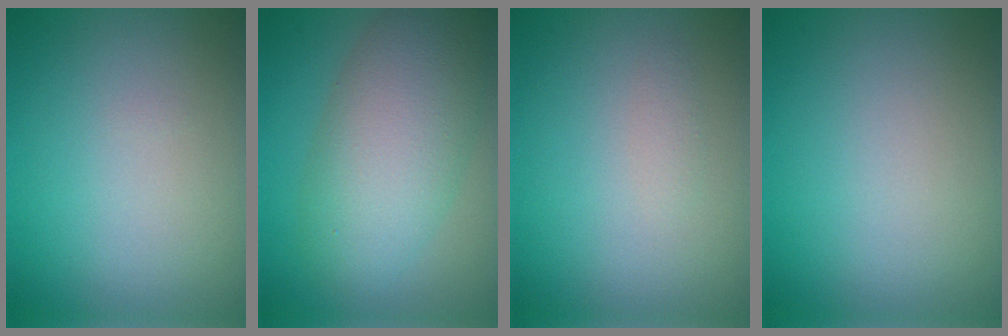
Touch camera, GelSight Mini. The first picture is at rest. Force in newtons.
{"total": 7.8, "press": 7.8, "slide": 0.5}
{"total": 0.6, "press": 0.6, "slide": 0.0}
{"total": 0.0}